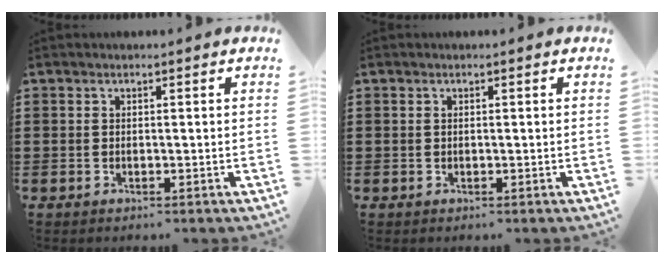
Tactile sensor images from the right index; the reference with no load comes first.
{"total": 0.0}